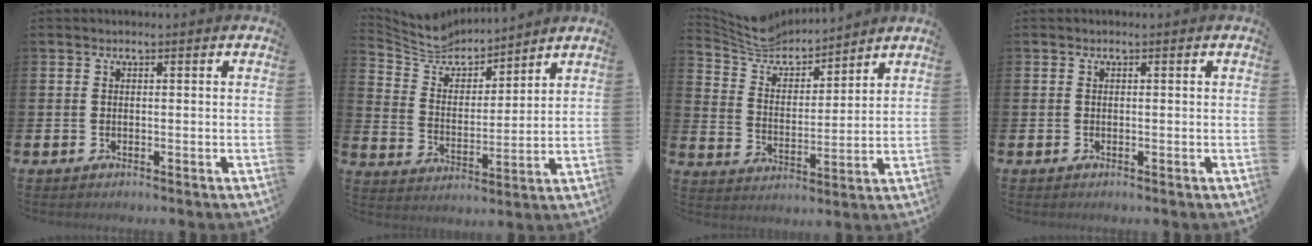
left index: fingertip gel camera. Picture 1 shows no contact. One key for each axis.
{"total": 7.2, "fx": 6.9, "fy": 2.1, "fz": 0.5, "tx": -0.057, "ty": -0.052, "tz": 0.121}
{"total": 6.9, "fx": 6.6, "fy": 1.8, "fz": 0.7, "tx": -0.056, "ty": -0.046, "tz": 0.119}
{"total": 0.0}